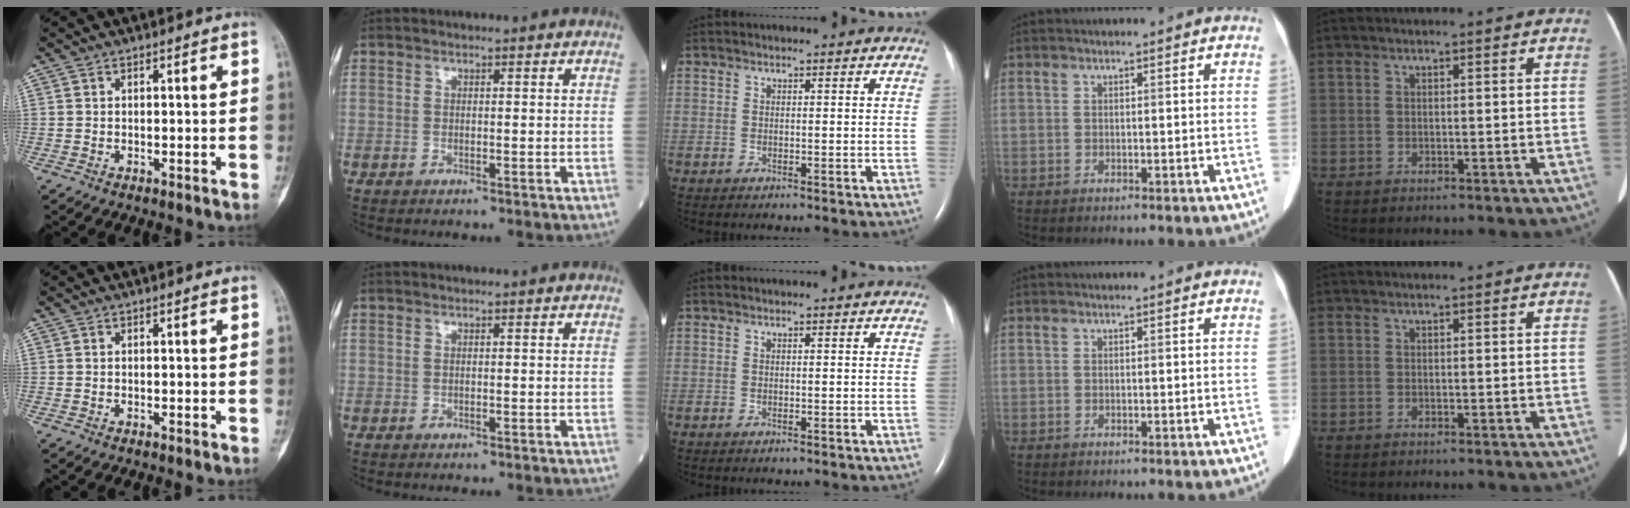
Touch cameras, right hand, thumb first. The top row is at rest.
{}